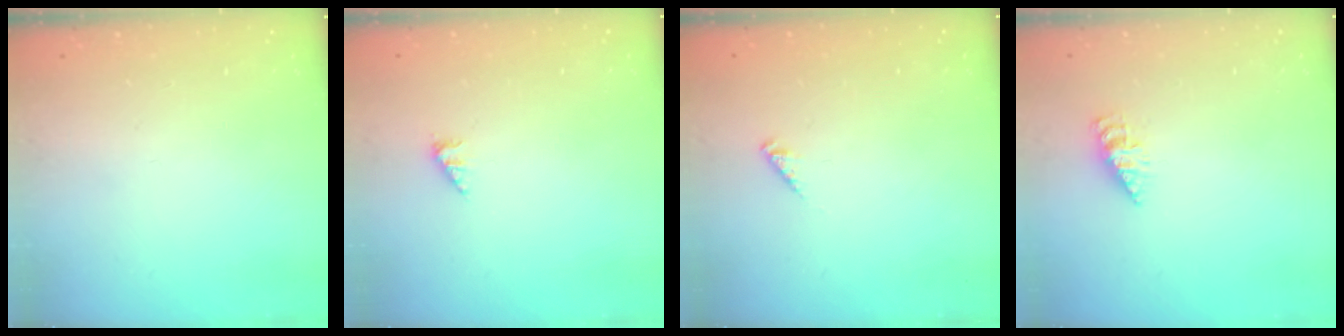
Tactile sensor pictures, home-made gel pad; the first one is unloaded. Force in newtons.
{"total": 2.8, "press": 2.7, "slide": 0.5}
{"total": 1.7, "press": 1.7, "slide": 0.4}
{"total": 2.2, "press": 2.2, "slide": 0.3}